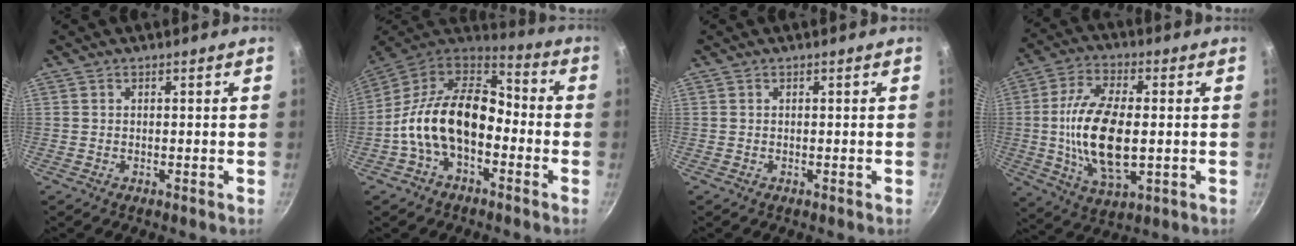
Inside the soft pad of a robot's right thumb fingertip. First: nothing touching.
{"total": 18.4, "force": [-3.8, 11.5, 13.8], "torque": [-0.220, 0.055, -0.088]}
{"total": 0.0}
{"total": 16.5, "force": [-0.5, 7.9, 14.5], "torque": [-0.276, 0.002, -0.012]}